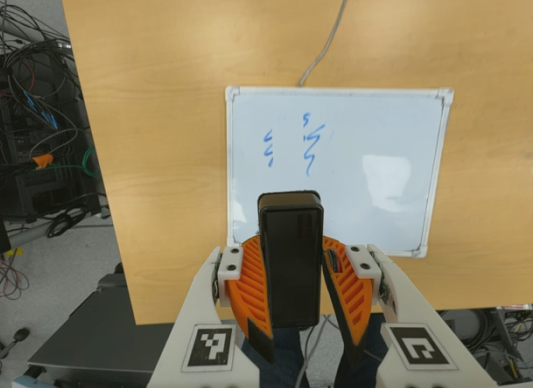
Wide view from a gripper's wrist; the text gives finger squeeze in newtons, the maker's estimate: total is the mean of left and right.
{"total": 7.5, "left": 8.1, "right": 7.0}